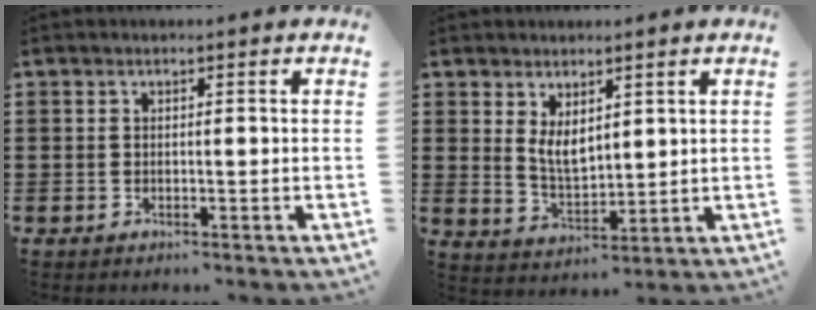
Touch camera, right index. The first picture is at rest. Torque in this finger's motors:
{"motor_torque": [0.30, 0.33, 0.17, 0.11]}